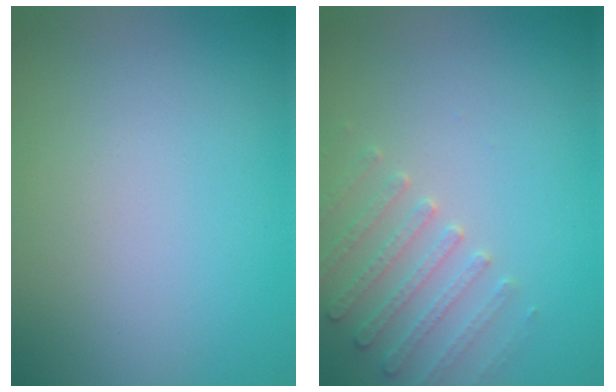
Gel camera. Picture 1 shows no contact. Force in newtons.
{"total": 2.6, "press": 2.6, "slide": 0.6}